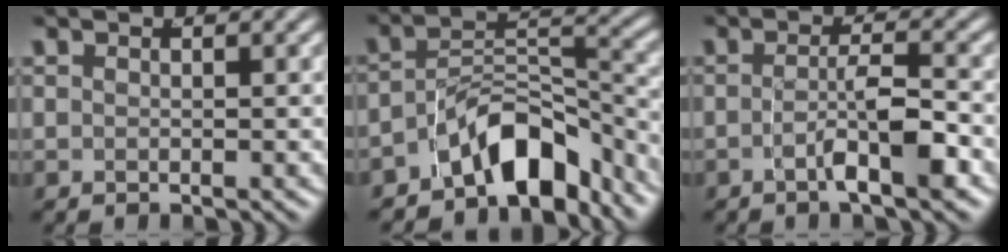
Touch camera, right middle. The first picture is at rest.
{"total": 8.1, "force": [-5.5, 3.6, 4.7], "torque": [-0.054, -0.002, -0.087]}
{"total": 3.7, "force": [-2.1, 0.4, 3.0], "torque": [-0.048, -0.003, -0.034]}